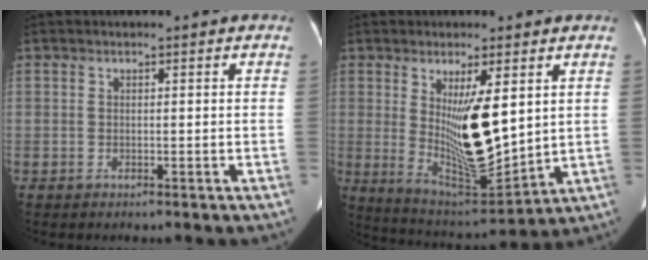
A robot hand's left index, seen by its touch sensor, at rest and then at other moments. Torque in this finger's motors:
{"motor_torque": [1.09, 0.38, 1.05, 0.21]}